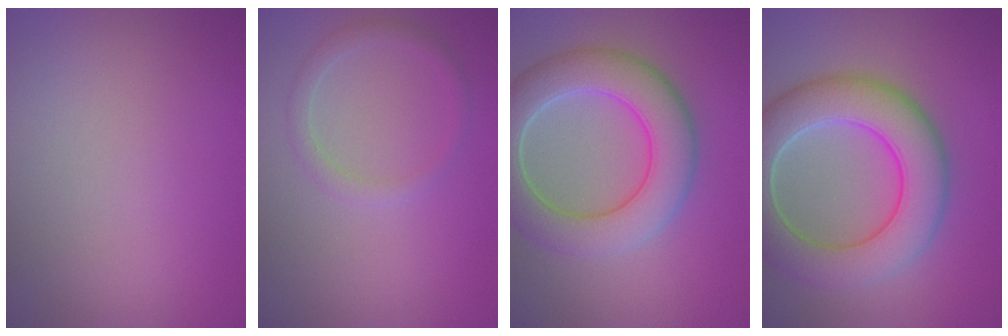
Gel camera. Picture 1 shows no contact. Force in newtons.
{"total": 1.5, "press": 1.5, "slide": 0.1}
{"total": 7.3, "press": 7.3, "slide": 0.7}
{"total": 8.4, "press": 8.4, "slide": 0.4}